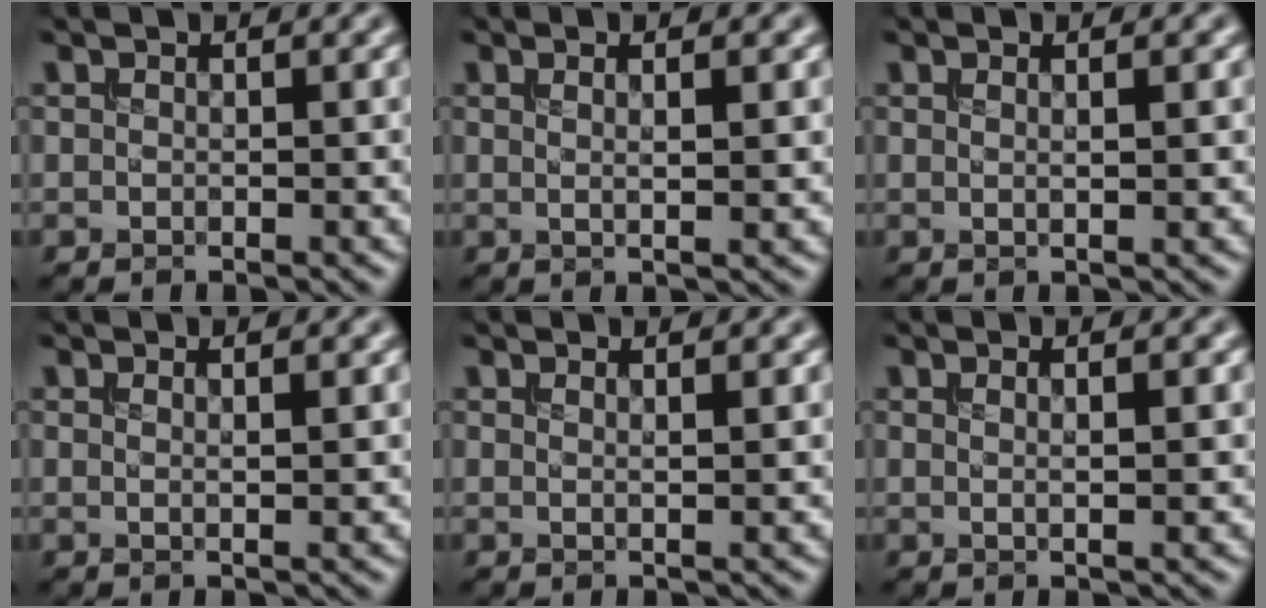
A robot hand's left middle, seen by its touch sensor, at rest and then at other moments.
{"total": 3.3, "force": [1.0, 1.0, 3.0], "torque": [-0.032, 0.001, -0.002]}
{"total": 2.3, "force": [0.7, 0.8, 2.0], "torque": [-0.018, 0.003, -0.007]}
{"total": 2.0, "force": [0.9, 0.6, 1.7], "torque": [-0.019, 0.004, 0.002]}
{"total": 2.1, "force": [1.0, 0.7, 1.6], "torque": [-0.016, 0.006, 0.000]}
{"total": 2.9, "force": [0.9, 1.0, 2.6], "torque": [-0.024, 0.002, -0.004]}